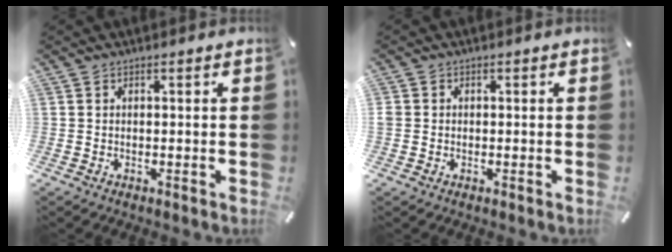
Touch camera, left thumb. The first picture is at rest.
{"total": 1.3, "force": [0.0, 1.2, 0.4], "torque": [-0.007, 0.005, -0.002]}